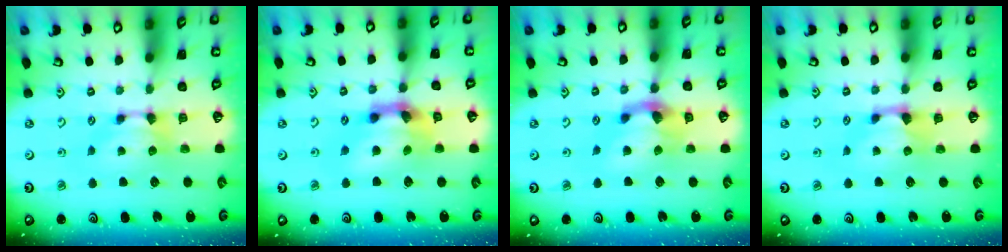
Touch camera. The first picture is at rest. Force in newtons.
{"total": 6.4, "press": 5.9, "slide": 2.4}
{"total": 3.8, "press": 3.3, "slide": 2.0}
{"total": 0.7, "press": 0.2, "slide": 0.7}